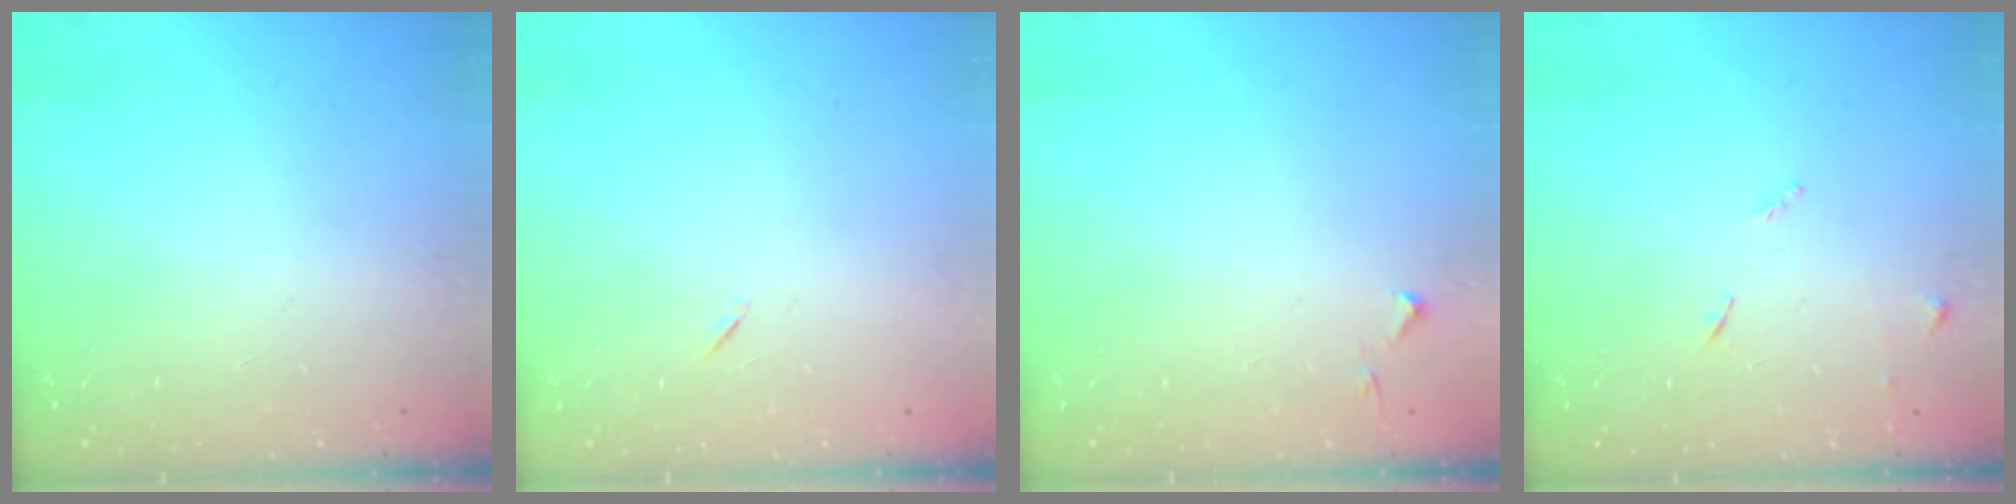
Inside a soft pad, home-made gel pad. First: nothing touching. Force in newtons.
{"total": 4.9, "press": 4.5, "slide": 1.9}
{"total": 3.1, "press": 3.1, "slide": 0.5}
{"total": 6.3, "press": 6.3, "slide": 0.6}